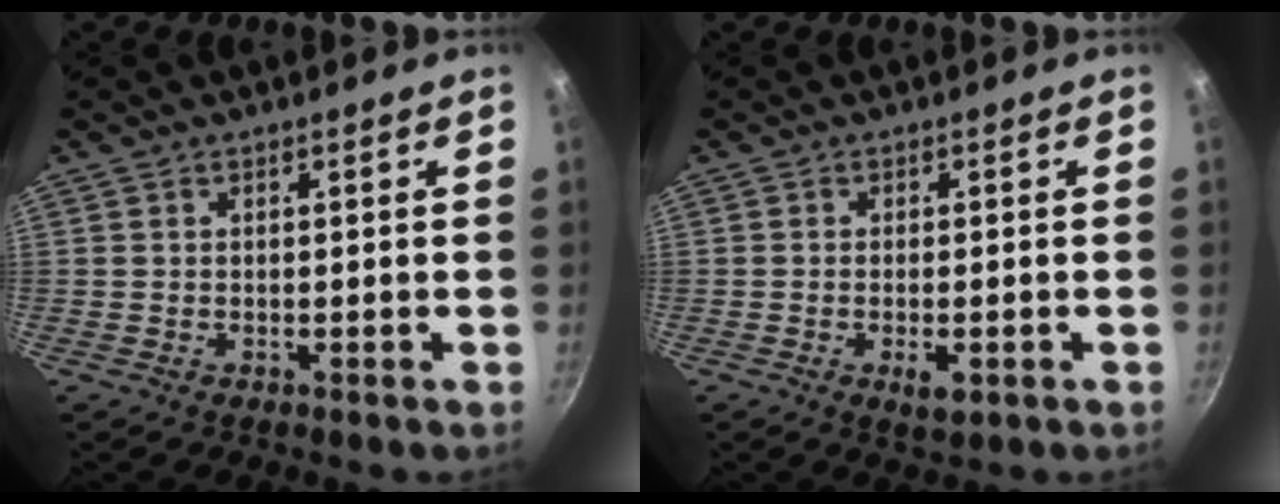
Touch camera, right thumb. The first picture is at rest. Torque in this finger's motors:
{"motor_torque": [0.42, 0.70, -0.14, 0.03, 0.00]}